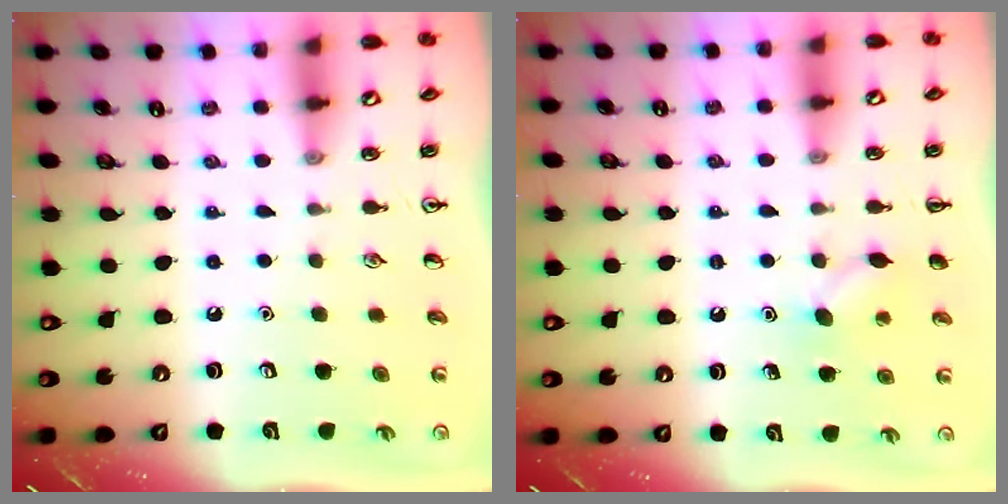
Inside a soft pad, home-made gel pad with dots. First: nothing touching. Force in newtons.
{"total": 7.4, "press": 7.3, "slide": 1.6}